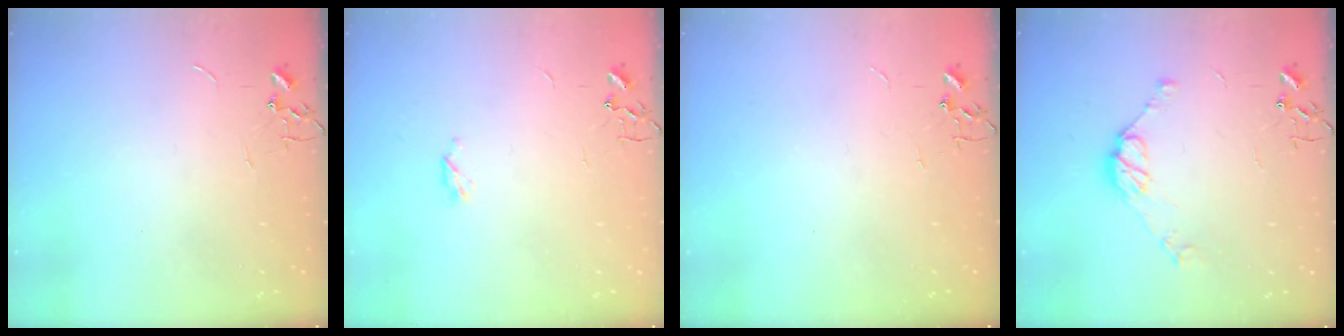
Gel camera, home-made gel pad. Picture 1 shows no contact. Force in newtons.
{"total": 3.9, "press": 3.9, "slide": 0.7}
{"total": 0.0}
{"total": 9.0, "press": 9.0, "slide": 0.7}